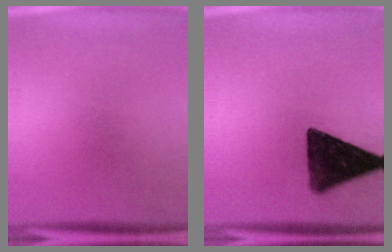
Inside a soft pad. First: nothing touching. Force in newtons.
{"total": 13.9}